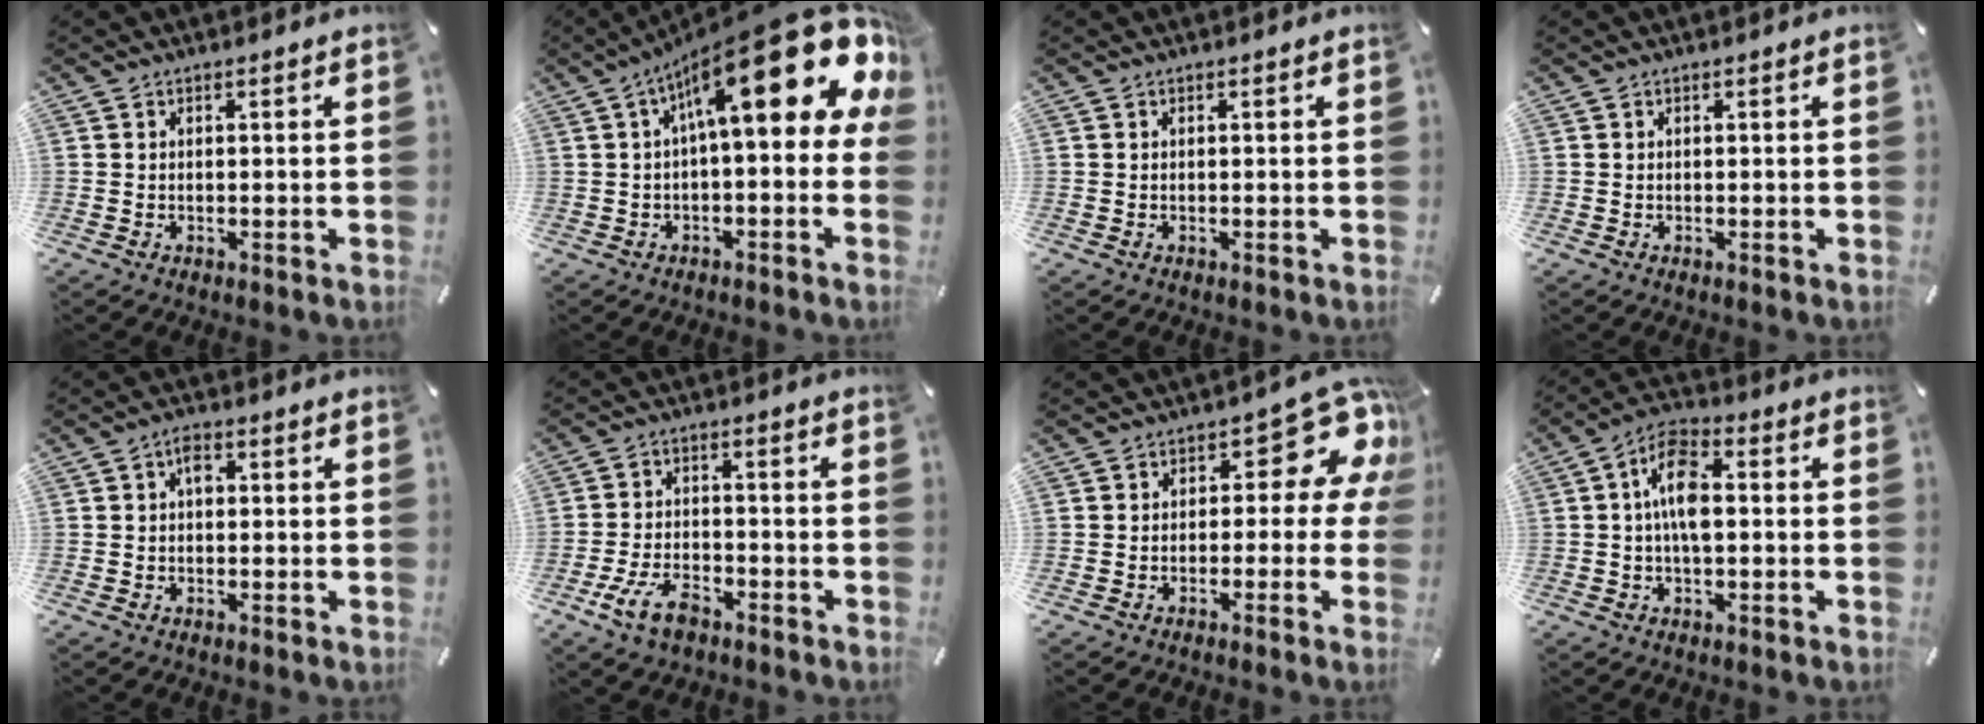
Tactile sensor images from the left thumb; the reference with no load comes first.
{"total": 23.2, "force": [9.2, 6.9, 20.1], "torque": [-0.293, -0.076, 0.153]}
{"total": 0.0}
{"total": 0.0}
{"total": 2.6, "force": [0.2, 1.6, 2.1], "torque": [-0.042, 0.009, 0.002]}
{"total": 8.7, "force": [-5.0, 4.7, 5.4], "torque": [-0.126, 0.015, -0.095]}
{"total": 11.2, "force": [4.3, 6.1, 8.3], "torque": [-0.102, -0.032, 0.073]}
{"total": 9.4, "force": [-0.1, 4.7, 8.2], "torque": [-0.149, 0.013, -0.002]}